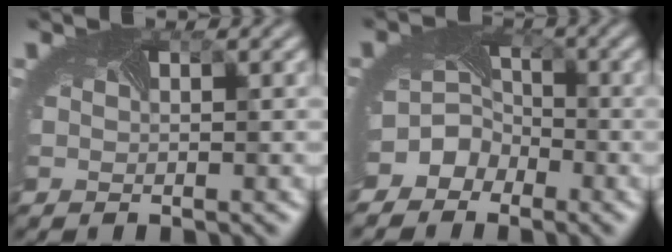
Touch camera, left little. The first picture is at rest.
{"total": 5.2, "force": [-3.2, 4.0, 1.0], "torque": [0.008, -0.003, -0.056]}